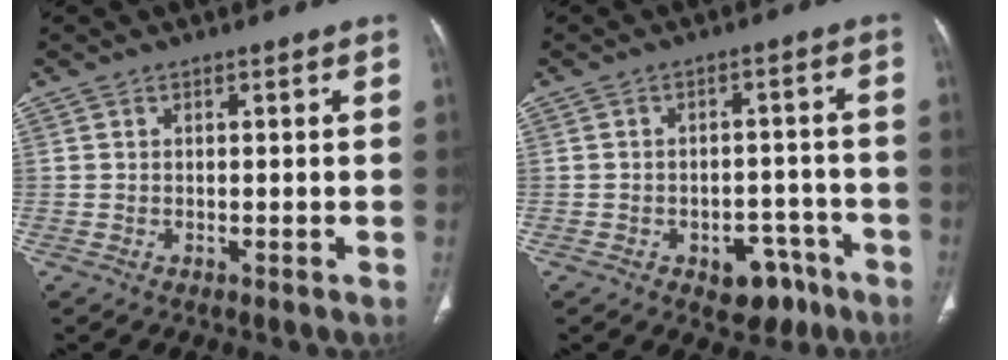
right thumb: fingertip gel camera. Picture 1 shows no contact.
{"total": 7.3, "force": [-4.3, 4.7, 3.7], "torque": [-0.021, 0.037, -0.051]}